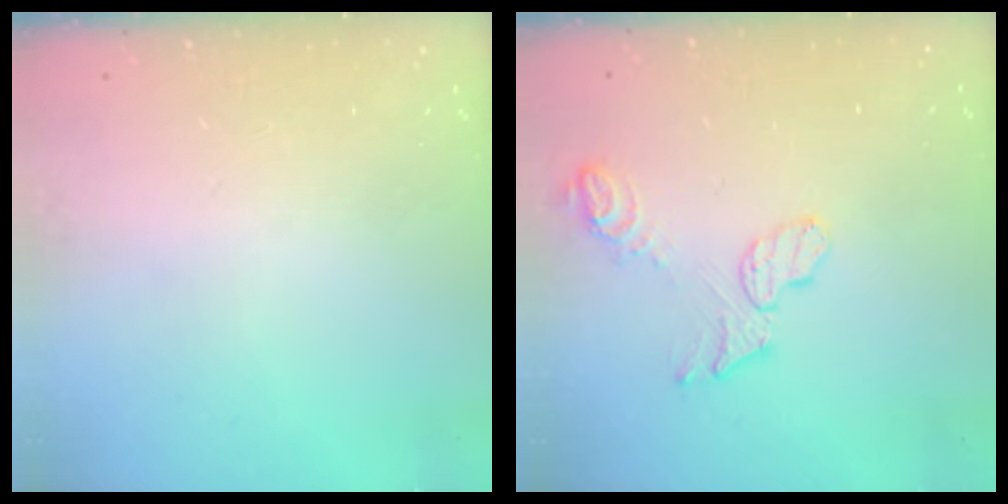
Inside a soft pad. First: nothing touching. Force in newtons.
{"total": 7.8, "press": 7.7, "slide": 0.3}